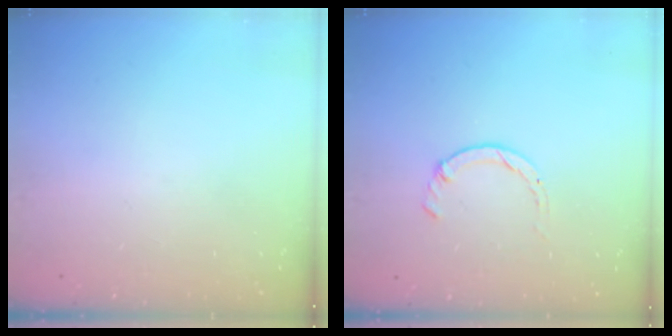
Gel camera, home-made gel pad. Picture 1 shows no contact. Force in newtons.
{"total": 1.7, "press": 1.7, "slide": 0.3}